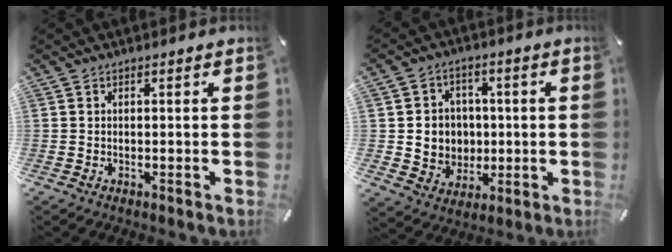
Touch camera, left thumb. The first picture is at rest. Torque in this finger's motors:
{"motor_torque": [0.73, 2.13, 0.19, -0.07, 0.07]}